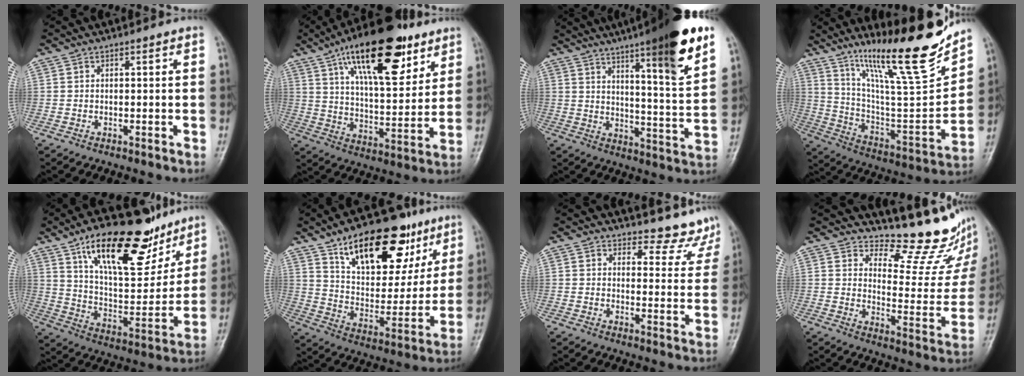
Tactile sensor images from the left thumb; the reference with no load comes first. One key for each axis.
{"total": 23.0, "fx": 12.5, "fy": 9.2, "fz": 17.0, "tx": -0.238, "ty": -0.038, "tz": 0.206}
{"total": 20.1, "fx": 12.0, "fy": 2.2, "fz": 16.0, "tx": -0.210, "ty": -0.054, "tz": 0.176}
{"total": 22.2, "fx": 17.0, "fy": 2.4, "fz": 14.1, "tx": -0.190, "ty": -0.101, "tz": 0.295}
{"total": 24.2, "fx": 14.8, "fy": 9.8, "fz": 16.4, "tx": -0.210, "ty": -0.054, "tz": 0.248}
{"total": 23.7, "fx": 13.2, "fy": 11.8, "fz": 15.8, "tx": -0.190, "ty": -0.039, "tz": 0.216}
{"total": 7.4, "fx": 7.0, "fy": 2.4, "fz": -0.3, "tx": 0.034, "ty": -0.066, "tz": 0.070}
{"total": 16.4, "fx": 14.4, "fy": 5.4, "fz": 5.6, "tx": -0.025, "ty": -0.142, "tz": 0.176}